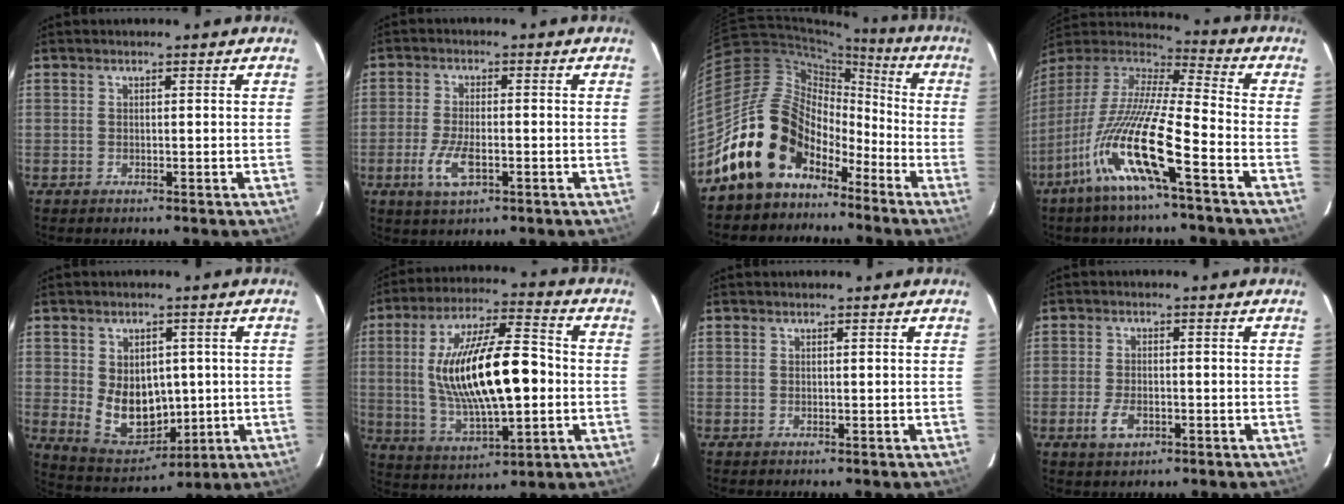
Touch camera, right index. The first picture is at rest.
{"total": 6.7, "force": [-2.5, 2.5, 5.7], "torque": [-0.126, -0.010, -0.046]}
{"total": 16.0, "force": [-10.7, 10.2, 6.2], "torque": [-0.127, 0.032, -0.187]}
{"total": 18.8, "force": [-9.8, 1.7, 16.0], "torque": [-0.300, -0.032, -0.192]}
{"total": 11.3, "force": [-0.2, 8.6, 7.2], "torque": [-0.140, -0.010, 0.028]}
{"total": 20.4, "force": [-0.4, 7.0, 19.2], "torque": [-0.353, 0.010, 0.006]}
{"total": 0.0}
{"total": 4.6, "force": [-2.0, 2.4, 3.3], "torque": [-0.077, -0.005, -0.034]}